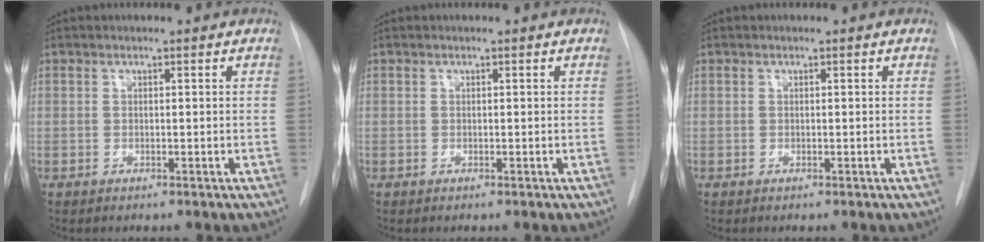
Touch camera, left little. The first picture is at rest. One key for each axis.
{"total": 0.0}
{"total": 0.0}